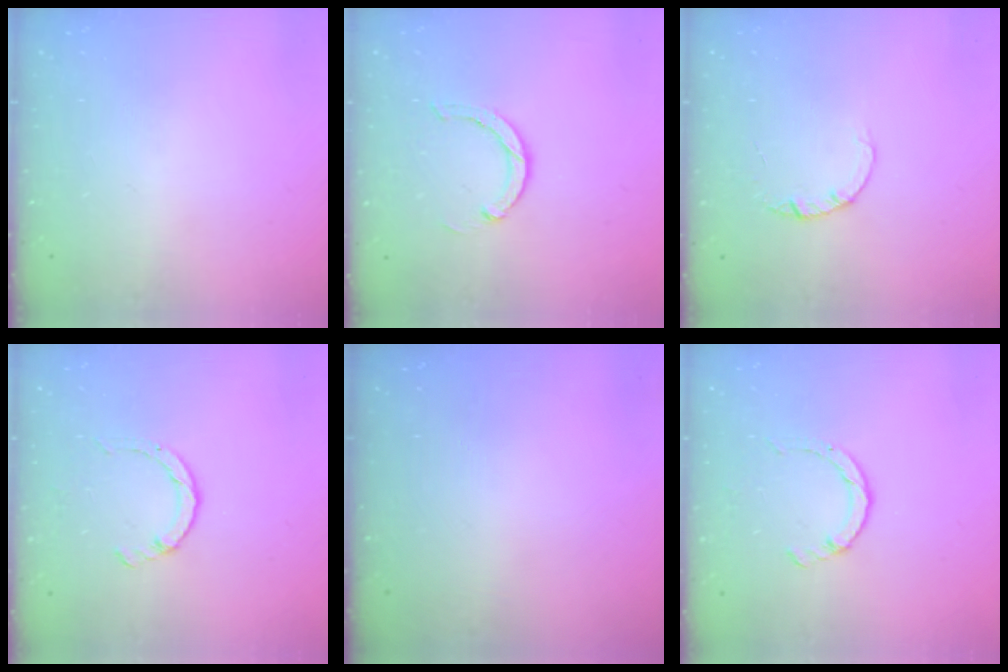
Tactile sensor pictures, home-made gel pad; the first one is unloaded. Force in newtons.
{"total": 3.1, "press": 3.1, "slide": 0.1}
{"total": 1.4, "press": 1.4, "slide": 0.2}
{"total": 2.6, "press": 2.6, "slide": 0.4}
{"total": 0.0}
{"total": 2.6, "press": 2.6, "slide": 0.4}